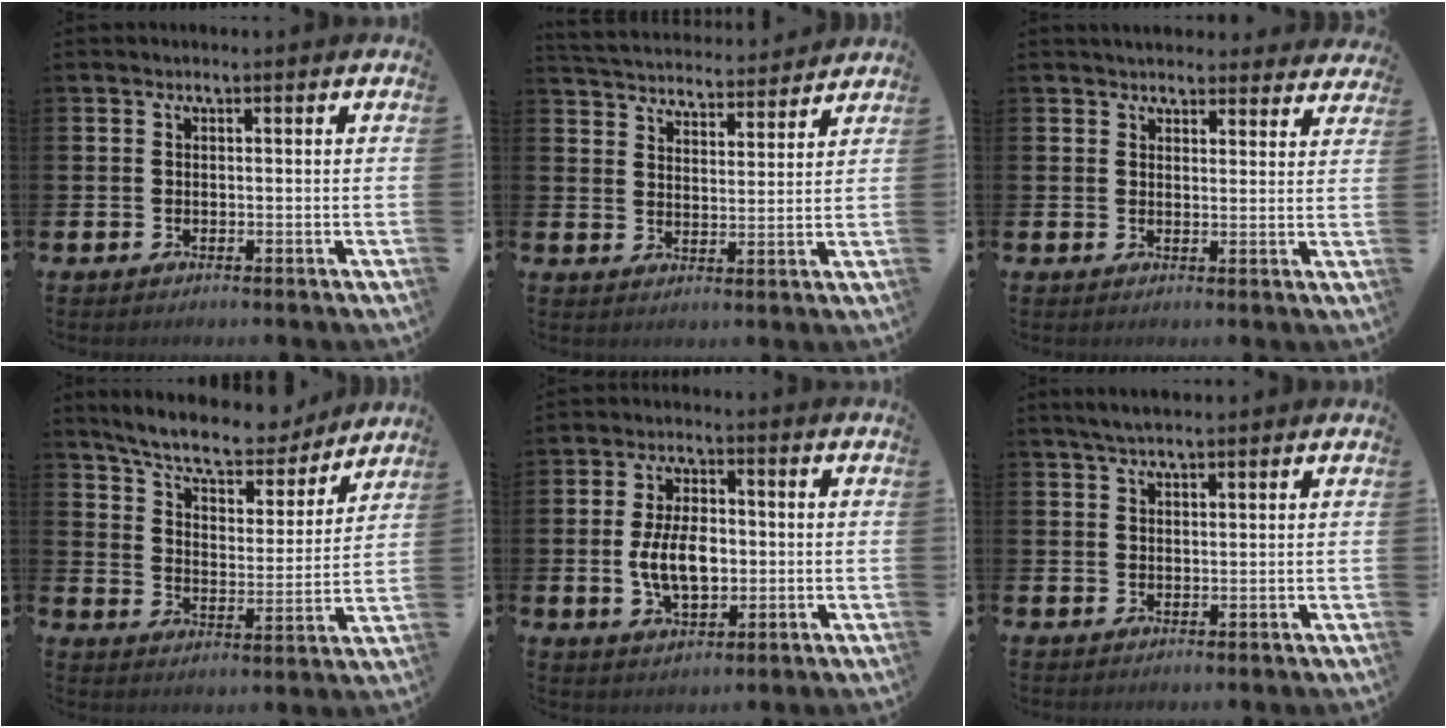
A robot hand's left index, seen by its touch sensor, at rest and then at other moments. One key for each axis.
{"total": 4.8, "fx": 4.7, "fy": 0.7, "fz": 0.0, "tx": -0.016, "ty": -0.040, "tz": 0.080}
{"total": 3.8, "fx": 3.7, "fy": 0.9, "fz": 0.2, "tx": -0.002, "ty": -0.018, "tz": 0.068}
{"total": 9.2, "fx": 8.4, "fy": 2.1, "fz": 3.1, "tx": -0.083, "ty": -0.056, "tz": 0.145}
{"total": 6.9, "fx": -0.4, "fy": 3.9, "fz": 5.7, "tx": -0.108, "ty": 0.002, "tz": -0.013}
{"total": 2.9, "fx": 2.3, "fy": 0.6, "fz": 1.5, "tx": -0.031, "ty": 0.001, "tz": 0.042}